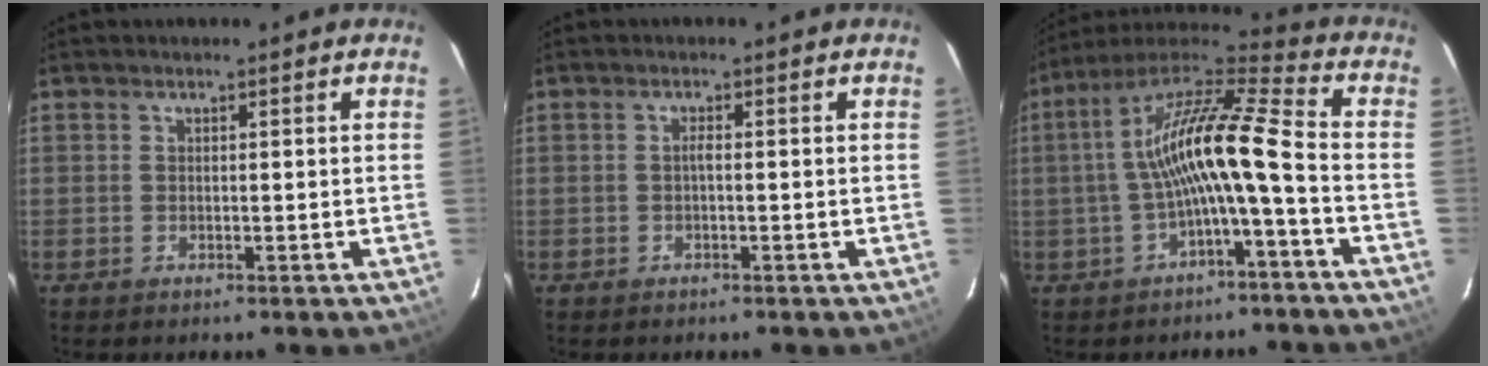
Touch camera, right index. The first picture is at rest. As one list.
[{"total": 0.8, "force": [-0.3, 0.1, 0.8], "torque": [-0.014, 0.005, -0.006]}, {"total": 15.2, "force": [-2.3, 1.7, 14.9], "torque": [-0.283, 0.019, -0.046]}]